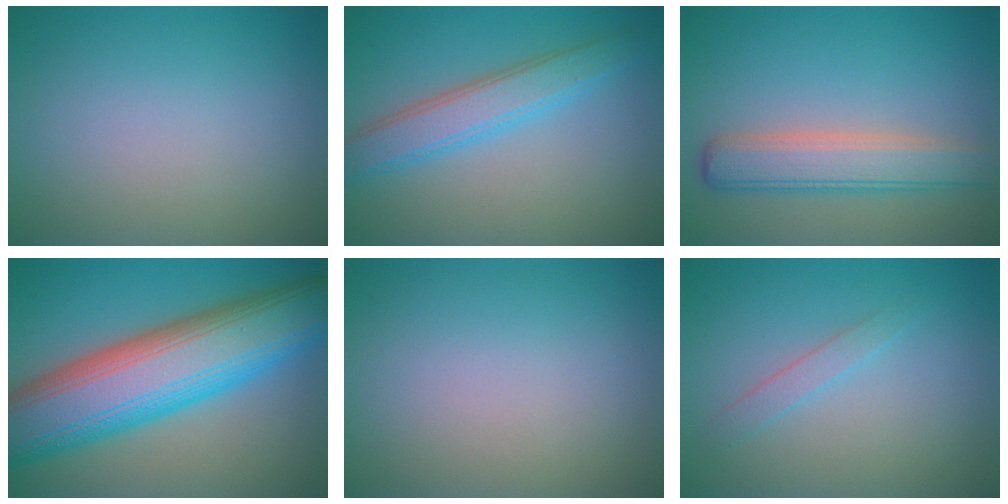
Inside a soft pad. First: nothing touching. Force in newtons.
{"total": 4.1, "press": 4.1, "slide": 0.1}
{"total": 4.5, "press": 4.5, "slide": 0.3}
{"total": 14.4, "press": 14.3, "slide": 0.4}
{"total": 0.0}
{"total": 1.2, "press": 1.2, "slide": 0.0}